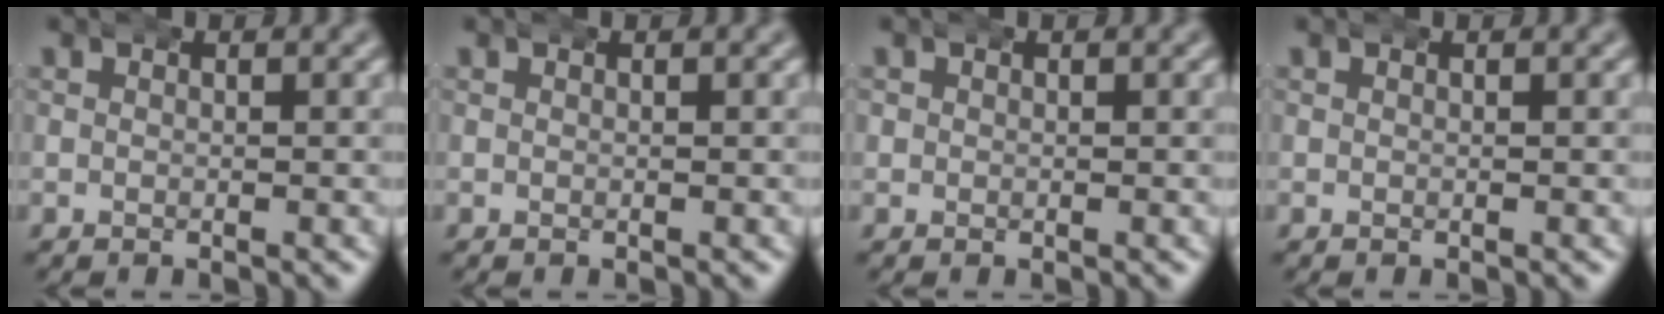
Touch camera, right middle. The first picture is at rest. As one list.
[{"total": 0.0}, {"total": 0.7, "force": [0.0, 0.7, 0.2], "torque": [-0.006, -0.001, 0.000]}, {"total": 0.0}]